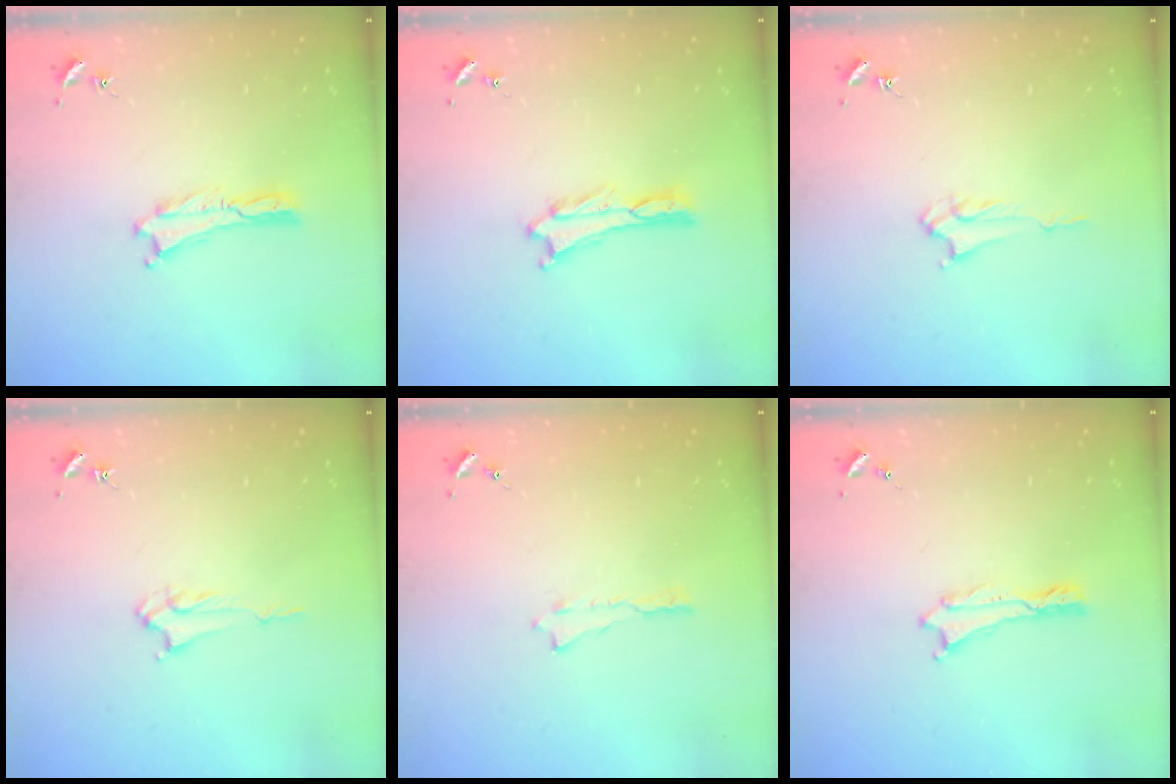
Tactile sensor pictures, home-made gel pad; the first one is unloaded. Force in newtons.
{"total": 0.5, "press": 0.5, "slide": 0.2}
{"total": 2.4, "press": 2.4, "slide": 0.3}
{"total": 2.4, "press": 2.4, "slide": 0.3}
{"total": 0.0}
{"total": 0.0}